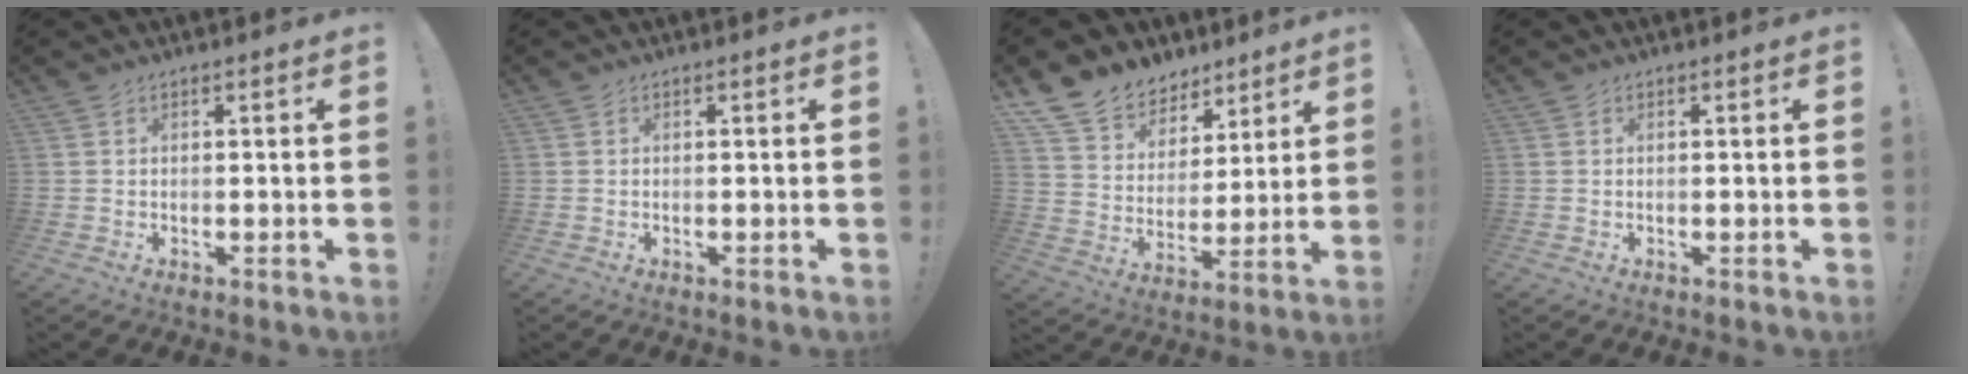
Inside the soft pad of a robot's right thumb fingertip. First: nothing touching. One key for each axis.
{"total": 0.0}
{"total": 12.1, "fx": 9.0, "fy": 7.7, "fz": 2.9, "tx": -0.058, "ty": -0.066, "tz": 0.173}
{"total": 0.0}